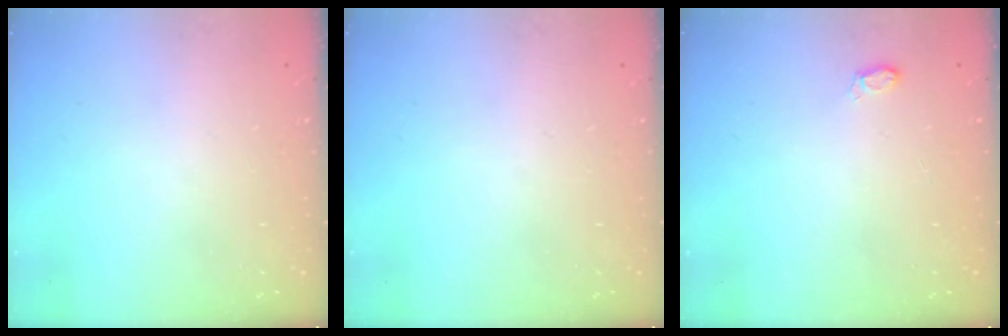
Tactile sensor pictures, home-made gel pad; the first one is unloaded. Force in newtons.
{"total": 0.0}
{"total": 4.5, "press": 4.5, "slide": 0.6}